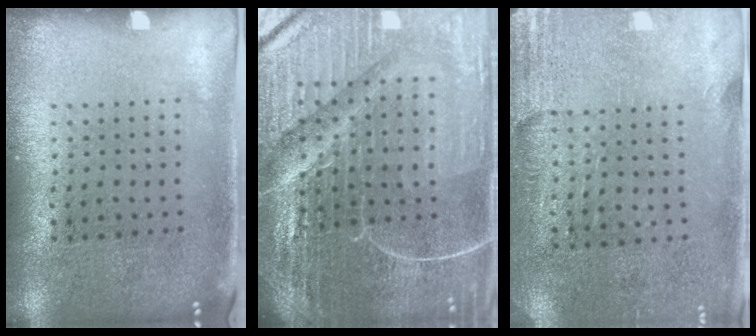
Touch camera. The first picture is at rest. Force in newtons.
{"total": 5.9, "press": 5.4, "slide": 2.5}
{"total": 2.7, "press": 2.4, "slide": 1.4}